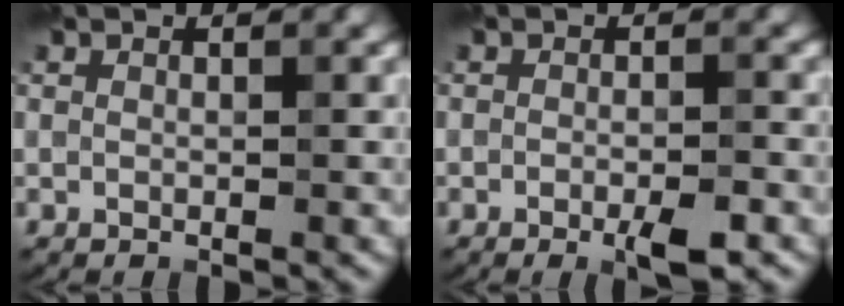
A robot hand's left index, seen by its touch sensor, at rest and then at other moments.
{"total": 2.8, "force": [-1.4, 0.6, 2.4], "torque": [-0.040, -0.005, -0.023]}